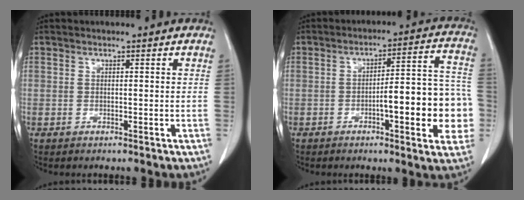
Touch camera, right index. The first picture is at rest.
{"total": 13.5, "force": [-3.2, 2.9, 12.8], "torque": [-0.158, 0.028, -0.042]}